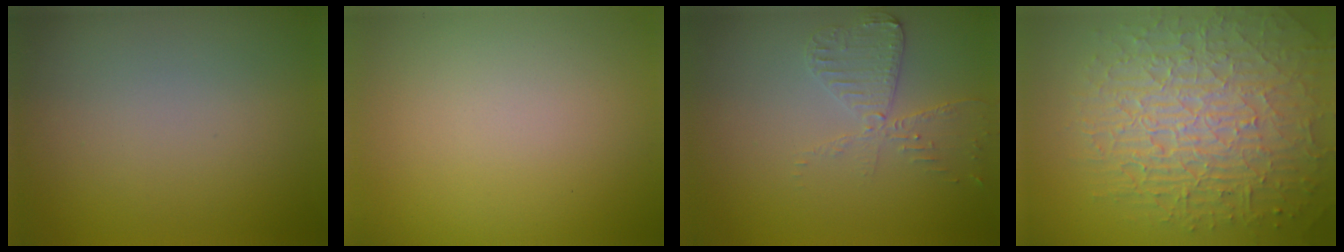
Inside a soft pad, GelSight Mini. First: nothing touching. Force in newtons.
{"total": 0.0}
{"total": 2.9, "press": 2.8, "slide": 0.6}
{"total": 9.9, "press": 6.5, "slide": 7.5}